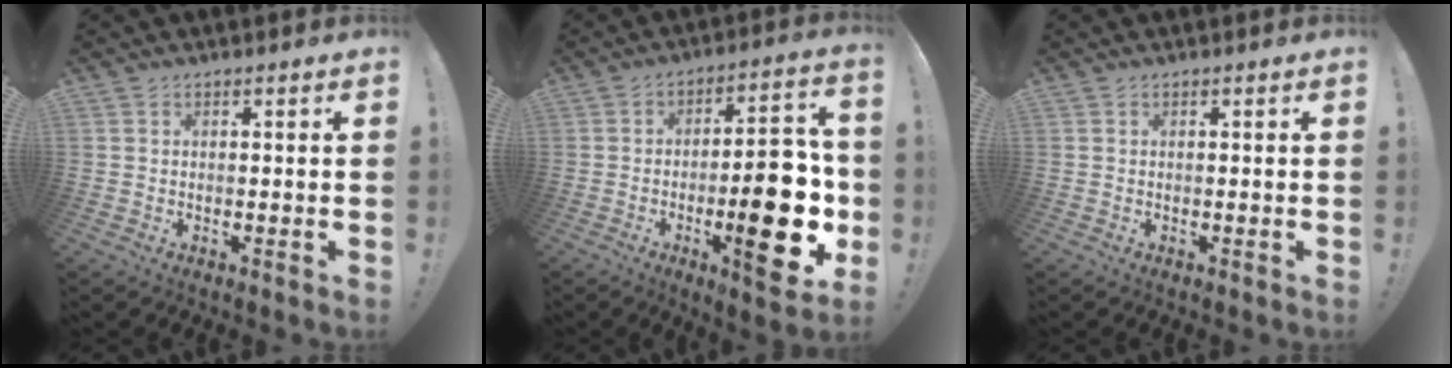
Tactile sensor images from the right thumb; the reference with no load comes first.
{"total": 21.8, "force": [-5.0, 8.0, 19.6], "torque": [-0.250, 0.019, -0.065]}
{"total": 0.0}